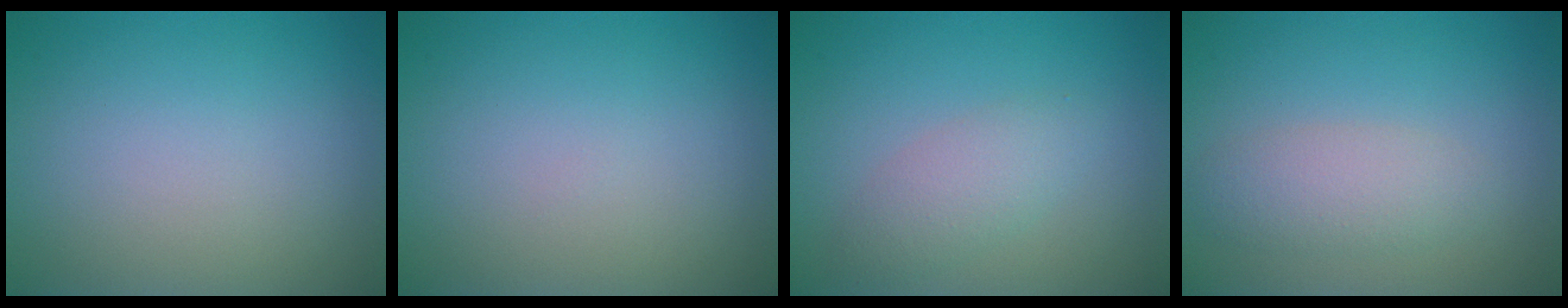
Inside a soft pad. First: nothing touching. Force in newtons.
{"total": 0.0}
{"total": 2.4, "press": 2.4, "slide": 0.2}
{"total": 2.7, "press": 2.7, "slide": 0.2}